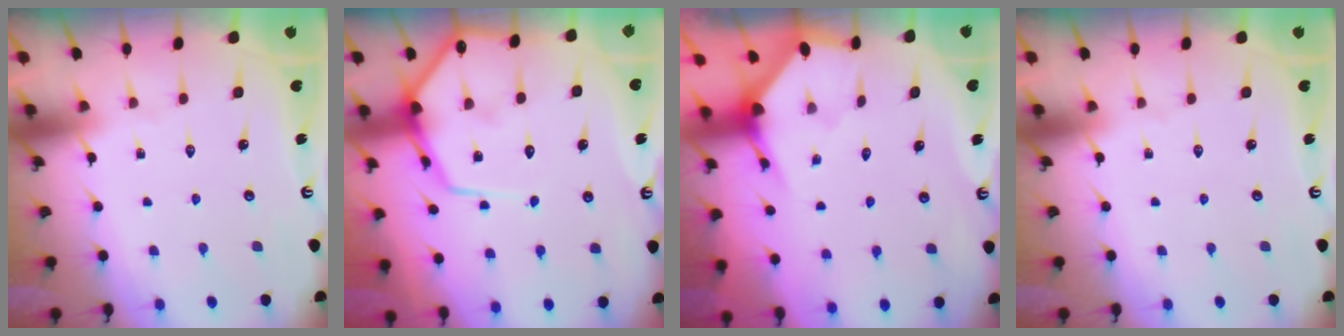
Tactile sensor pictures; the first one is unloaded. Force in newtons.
{"total": 12.3, "press": 12.2, "slide": 1.1}
{"total": 2.9, "press": 2.9, "slide": 0.3}
{"total": 0.0}